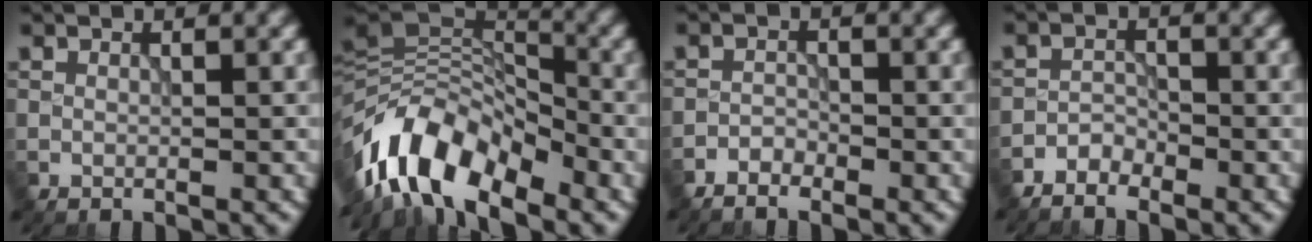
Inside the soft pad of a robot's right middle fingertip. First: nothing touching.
{"total": 10.4, "force": [-5.8, 5.0, 7.0], "torque": [-0.108, 0.014, -0.120]}
{"total": 1.5, "force": [-1.3, 0.5, 0.4], "torque": [-0.005, 0.003, -0.030]}
{"total": 1.8, "force": [-1.6, 0.7, 0.4], "torque": [-0.004, 0.006, -0.035]}